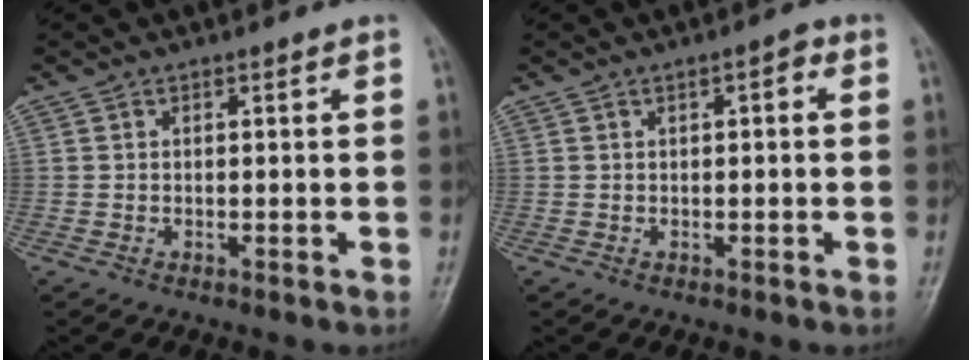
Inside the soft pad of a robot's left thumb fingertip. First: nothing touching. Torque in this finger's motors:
{"motor_torque": [-0.16, 0.19, -0.16, 0.01, 0.04]}